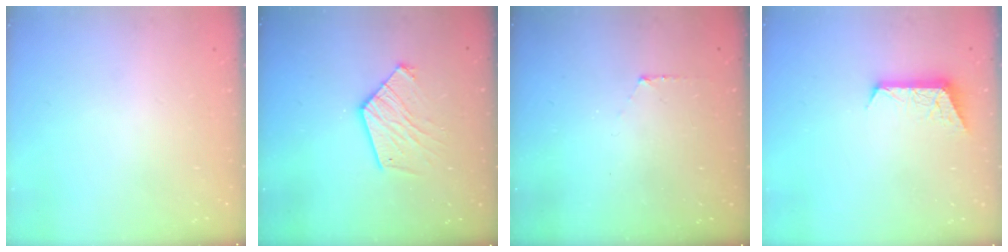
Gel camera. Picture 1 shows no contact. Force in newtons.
{"total": 12.7, "press": 12.7, "slide": 1.2}
{"total": 3.9, "press": 3.9, "slide": 0.4}
{"total": 7.5, "press": 7.5, "slide": 0.5}